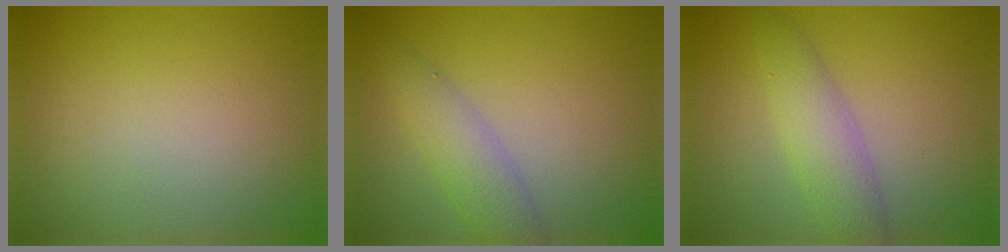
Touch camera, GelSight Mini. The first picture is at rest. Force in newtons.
{"total": 3.0, "press": 3.0, "slide": 0.1}
{"total": 3.5, "press": 3.5, "slide": 0.1}